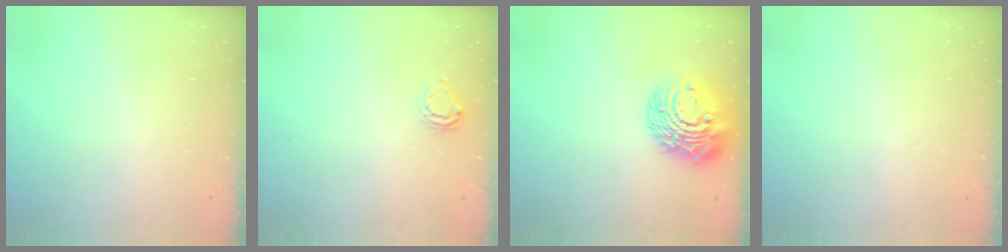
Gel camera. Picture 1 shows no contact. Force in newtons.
{"total": 6.2, "press": 6.2, "slide": 0.2}
{"total": 16.1, "press": 16.0, "slide": 1.8}
{"total": 0.0}